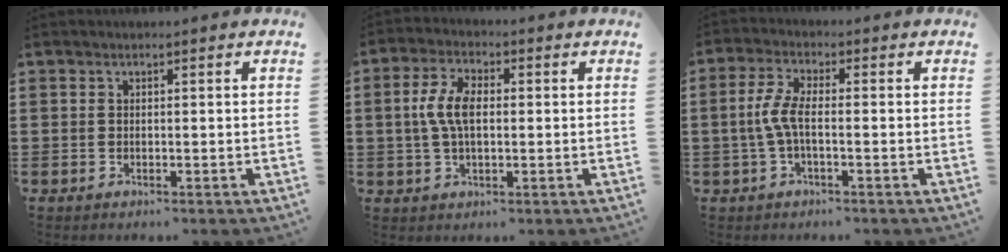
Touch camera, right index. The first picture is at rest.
{"total": 6.3, "force": [0.3, 3.1, 5.5], "torque": [-0.127, 0.005, -0.004]}
{"total": 4.6, "force": [-0.8, 1.5, 4.3], "torque": [-0.113, -0.008, -0.026]}